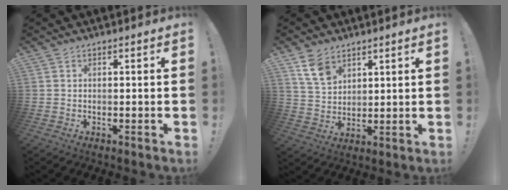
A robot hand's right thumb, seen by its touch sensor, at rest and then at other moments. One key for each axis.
{"total": 8.7, "fx": 5.7, "fy": 5.4, "fz": 3.8, "tx": -0.063, "ty": -0.029, "tz": 0.112}